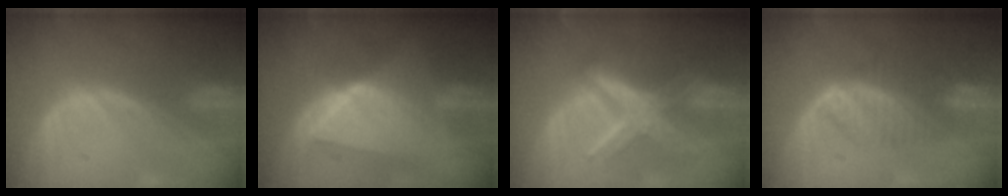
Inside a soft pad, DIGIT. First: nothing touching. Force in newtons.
{"total": 9.7, "press": 9.7, "slide": 0.7}
{"total": 8.6, "press": 8.6, "slide": 0.7}
{"total": 6.7, "press": 5.9, "slide": 3.2}